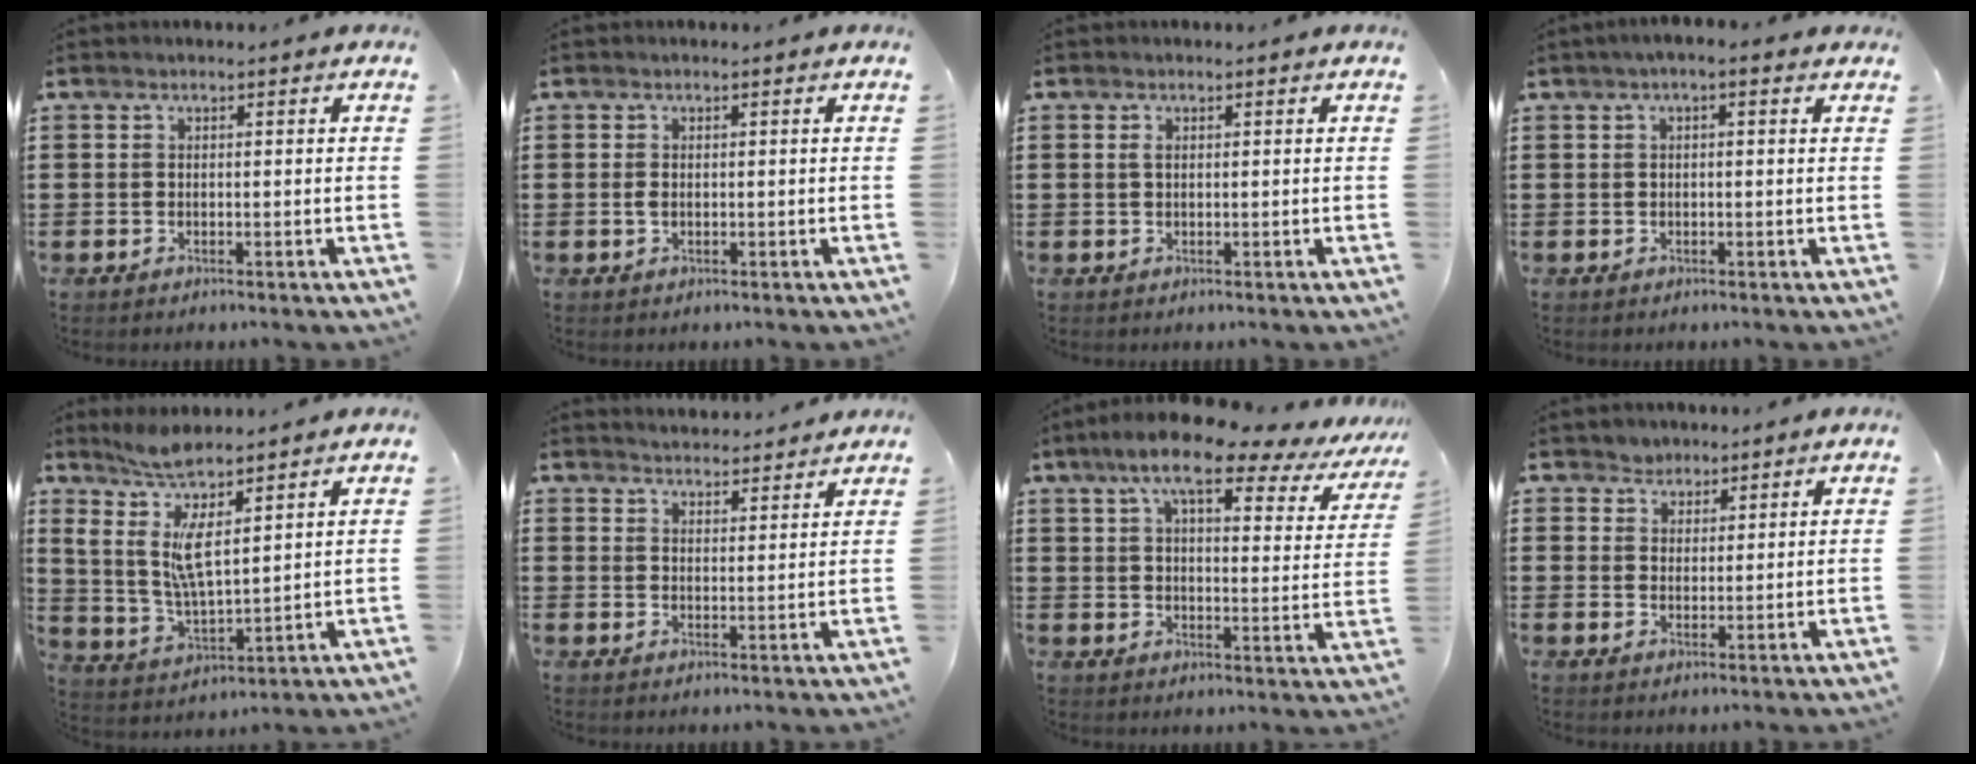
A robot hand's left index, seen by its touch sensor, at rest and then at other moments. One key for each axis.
{"total": 1.1, "fx": -0.1, "fy": 0.6, "fz": 0.9, "tx": -0.026, "ty": 0.000, "tz": -0.005}
{"total": 0.8, "fx": 0.2, "fy": 0.4, "fz": 0.7, "tx": -0.016, "ty": 0.003, "tz": 0.003}
{"total": 1.5, "fx": 0.1, "fy": 0.3, "fz": 1.4, "tx": -0.026, "ty": 0.002, "tz": 0.001}
{"total": 8.3, "fx": 4.6, "fy": 2.0, "fz": 6.7, "tx": -0.154, "ty": -0.021, "tz": 0.078}
{"total": 3.3, "fx": 3.3, "fy": 0.1, "fz": -0.1, "tx": -0.008, "ty": -0.015, "tz": 0.059}
{"total": 10.8, "fx": 8.0, "fy": 2.4, "fz": 6.7, "tx": -0.135, "ty": -0.030, "tz": 0.132}
{"total": 2.7, "fx": 1.9, "fy": 1.8, "fz": -0.4, "tx": -0.006, "ty": 0.011, "tz": 0.037}